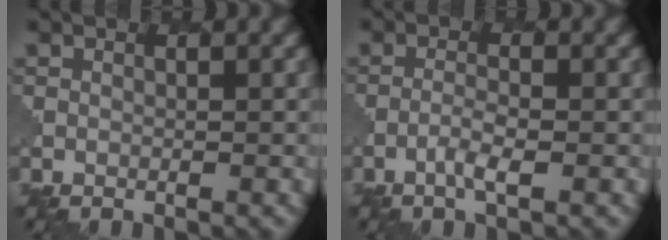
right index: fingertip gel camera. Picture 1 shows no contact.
{"total": 1.4, "force": [-0.7, 0.2, 1.2], "torque": [-0.026, 0.004, -0.016]}